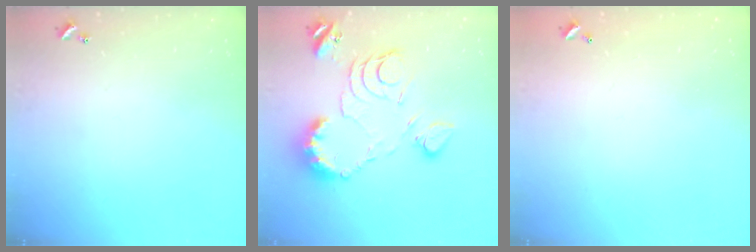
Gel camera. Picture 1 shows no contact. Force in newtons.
{"total": 14.4, "press": 14.4, "slide": 1.2}
{"total": 2.8, "press": 2.8, "slide": 0.1}